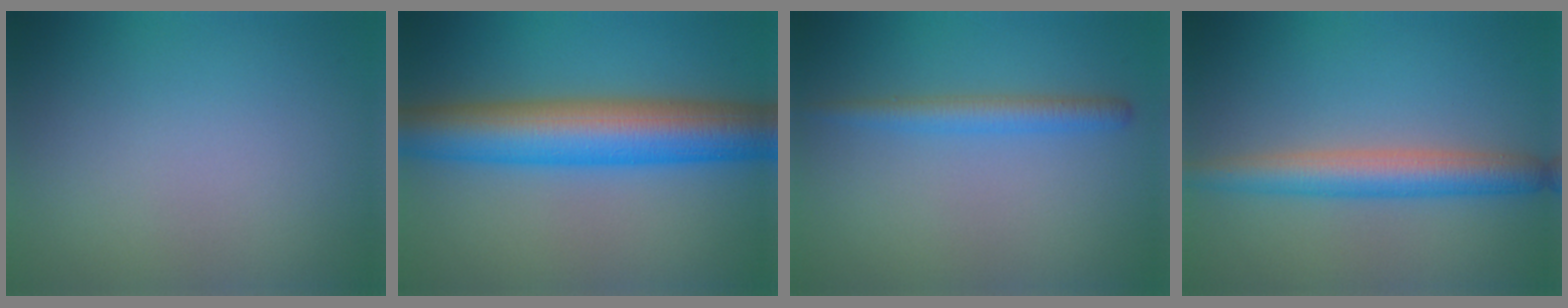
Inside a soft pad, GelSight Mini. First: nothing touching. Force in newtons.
{"total": 9.7, "press": 9.7, "slide": 0.2}
{"total": 2.3, "press": 2.3, "slide": 0.1}
{"total": 4.3, "press": 4.3, "slide": 0.0}